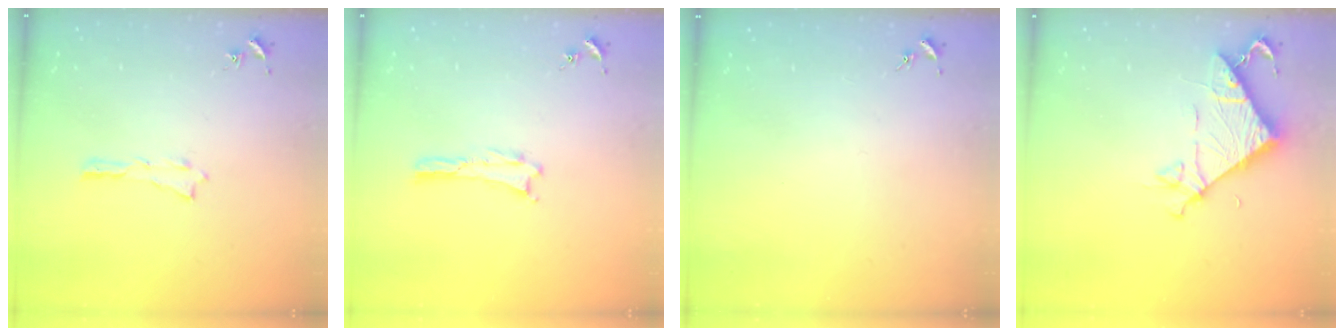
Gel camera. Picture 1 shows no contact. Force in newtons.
{"total": 0.0}
{"total": 0.0}
{"total": 7.5, "press": 7.5, "slide": 0.5}